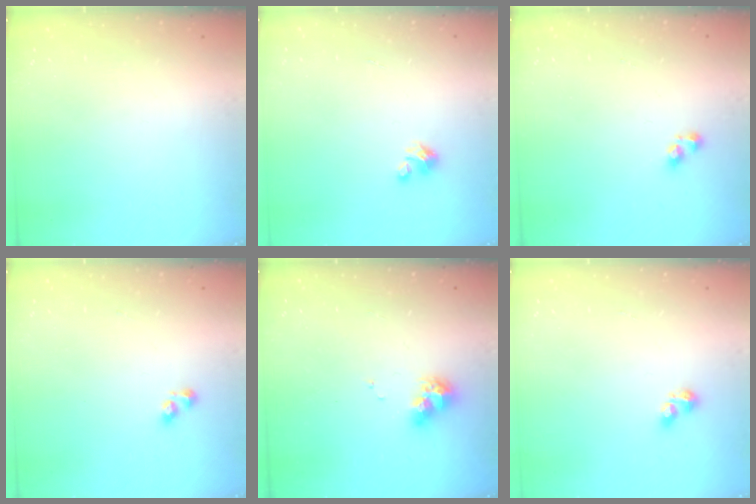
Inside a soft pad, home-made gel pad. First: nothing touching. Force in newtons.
{"total": 3.6, "press": 3.5, "slide": 0.2}
{"total": 3.6, "press": 3.6, "slide": 0.1}
{"total": 2.4, "press": 2.3, "slide": 0.6}
{"total": 8.3, "press": 8.3, "slide": 1.1}
{"total": 2.6, "press": 2.5, "slide": 0.5}